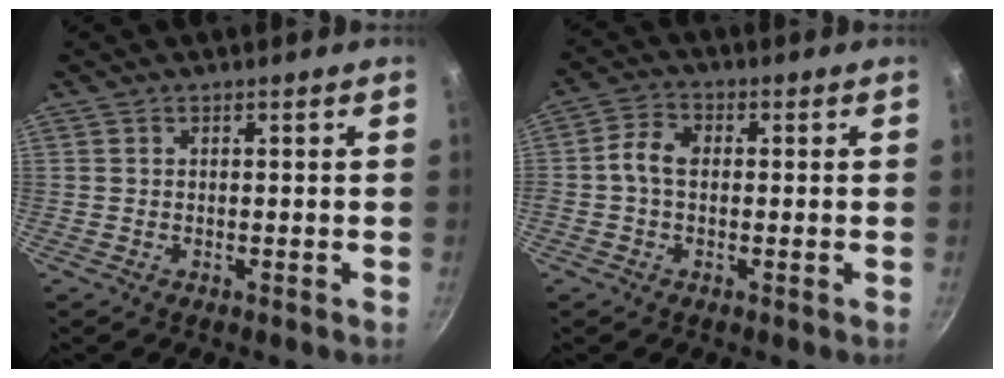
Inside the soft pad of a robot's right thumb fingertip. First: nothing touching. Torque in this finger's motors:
{"motor_torque": [1.45, 1.64, 0.94, -0.46, 0.53]}